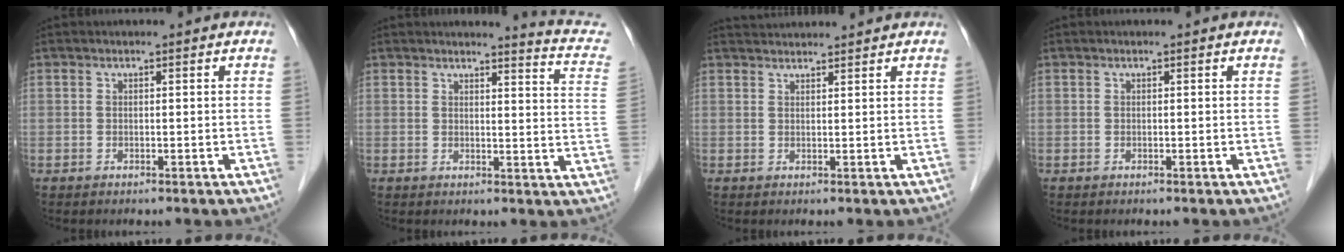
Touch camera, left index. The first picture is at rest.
{"total": 7.7, "force": [7.2, 0.0, 2.6], "torque": [-0.033, -0.046, 0.056]}
{"total": 4.6, "force": [4.5, -0.3, 0.7], "torque": [-0.014, 0.033, 0.072]}
{"total": 0.0}